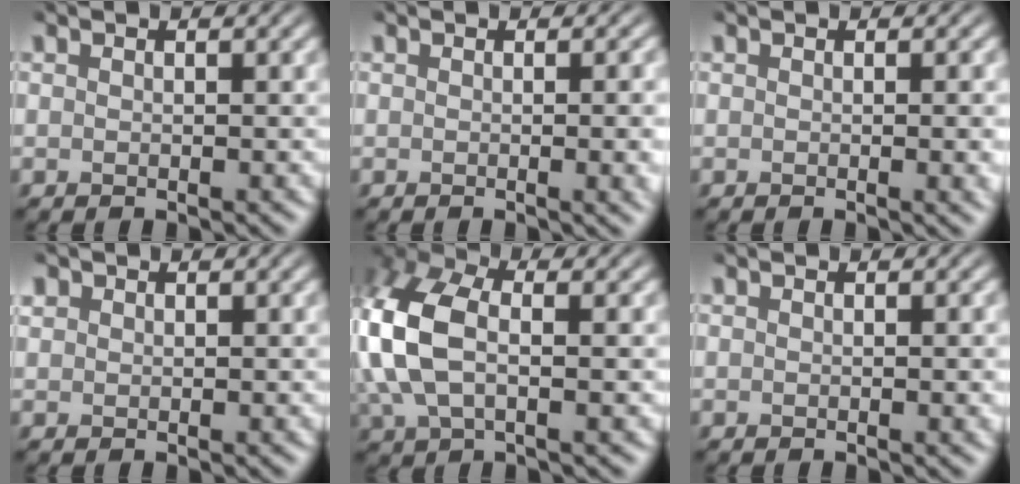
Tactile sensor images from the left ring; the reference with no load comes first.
{"total": 4.7, "force": [-0.2, 1.9, 4.3], "torque": [-0.029, 0.000, -0.002]}
{"total": 3.1, "force": [-0.1, 1.0, 3.0], "torque": [-0.025, 0.001, -0.003]}
{"total": 0.8, "force": [0.5, 0.6, 0.1], "torque": [0.001, 0.002, 0.009]}
{"total": 9.6, "force": [0.8, 5.7, 7.7], "torque": [-0.204, 0.010, 0.008]}
{"total": 1.3, "force": [0.0, 0.3, 1.3], "torque": [-0.012, 0.000, -0.002]}